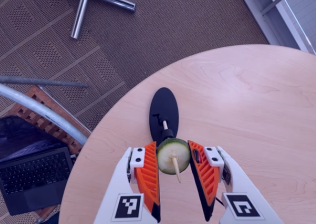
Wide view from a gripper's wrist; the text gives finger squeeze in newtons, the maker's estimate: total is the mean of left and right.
{"total": 8.3, "left": 8.8, "right": 7.9}